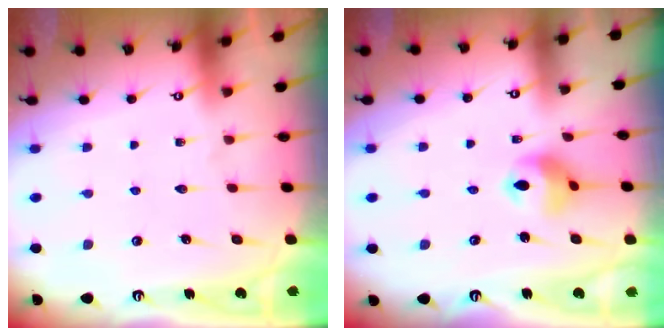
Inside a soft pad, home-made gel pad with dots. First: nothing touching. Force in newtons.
{"total": 8.2, "press": 8.2, "slide": 0.6}